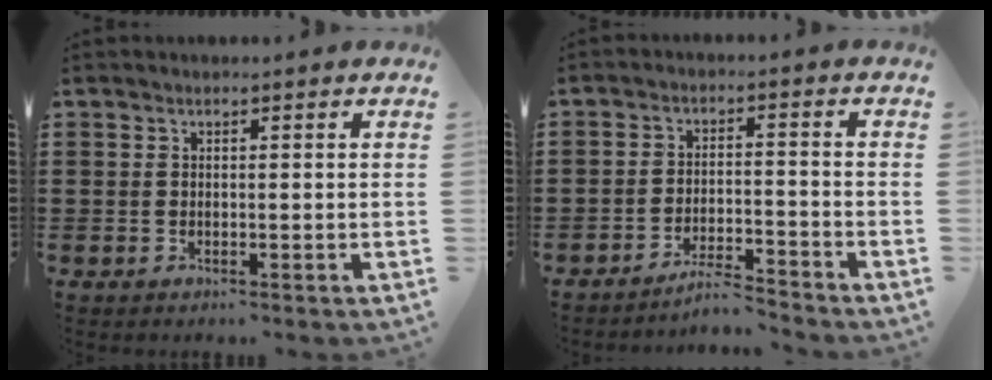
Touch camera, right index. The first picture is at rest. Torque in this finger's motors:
{"motor_torque": [0.07, -0.07, -0.07, -0.01]}